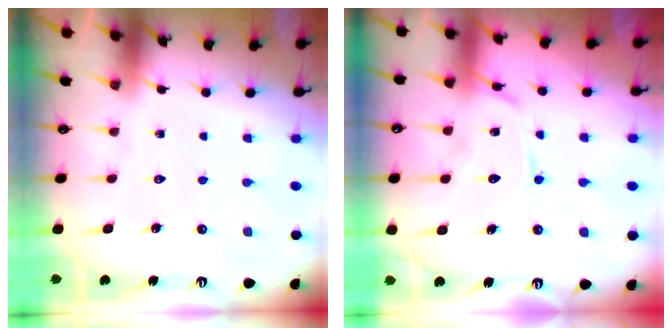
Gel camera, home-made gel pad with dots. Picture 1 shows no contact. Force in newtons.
{"total": 13.4, "press": 13.3, "slide": 1.3}